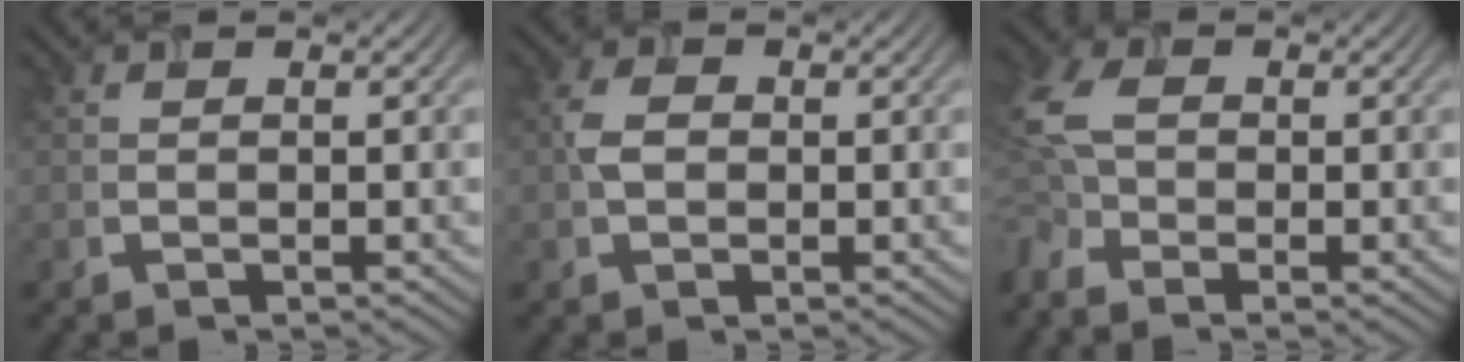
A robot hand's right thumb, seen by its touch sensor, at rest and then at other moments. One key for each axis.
{"total": 2.4, "fx": -0.1, "fy": 1.8, "fz": 1.6, "tx": -0.035, "ty": 0.004, "tz": -0.005}
{"total": 7.5, "fx": -2.4, "fy": 4.6, "fz": 5.5, "tx": -0.167, "ty": -0.008, "tz": -0.061}